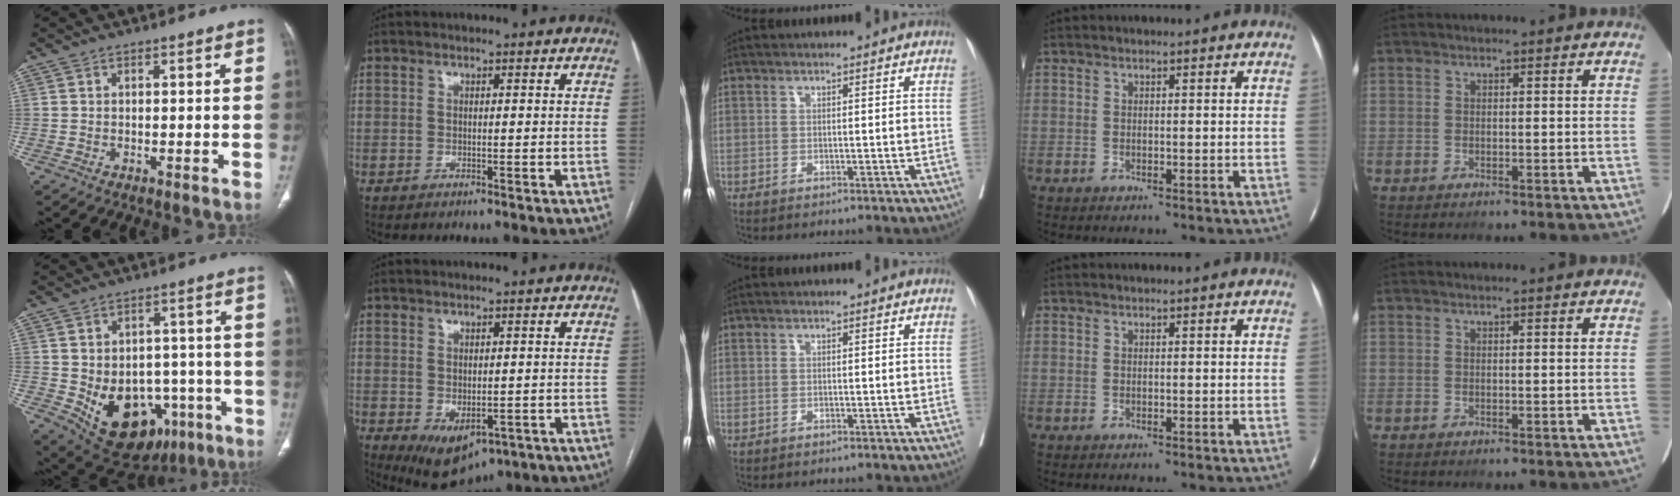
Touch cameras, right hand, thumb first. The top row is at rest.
{"thumb": {"total": 18.0, "force": [-6.4, 12.6, 11.1], "torque": [-0.142, 0.026, -0.067]}, "index": {"total": 7.5, "force": [-3.4, 4.3, 5.1], "torque": [-0.073, -0.014, -0.037]}}